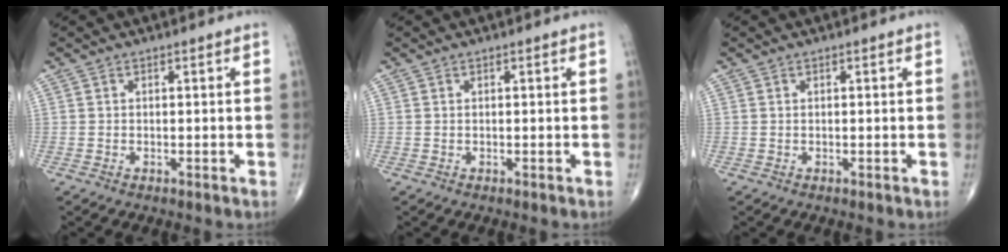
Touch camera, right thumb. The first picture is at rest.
{"total": 0.0}
{"total": 0.0}